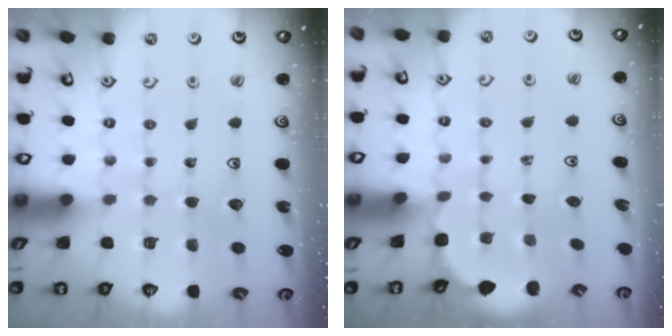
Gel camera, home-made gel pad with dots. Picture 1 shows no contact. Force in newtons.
{"total": 2.6, "press": 2.2, "slide": 1.5}